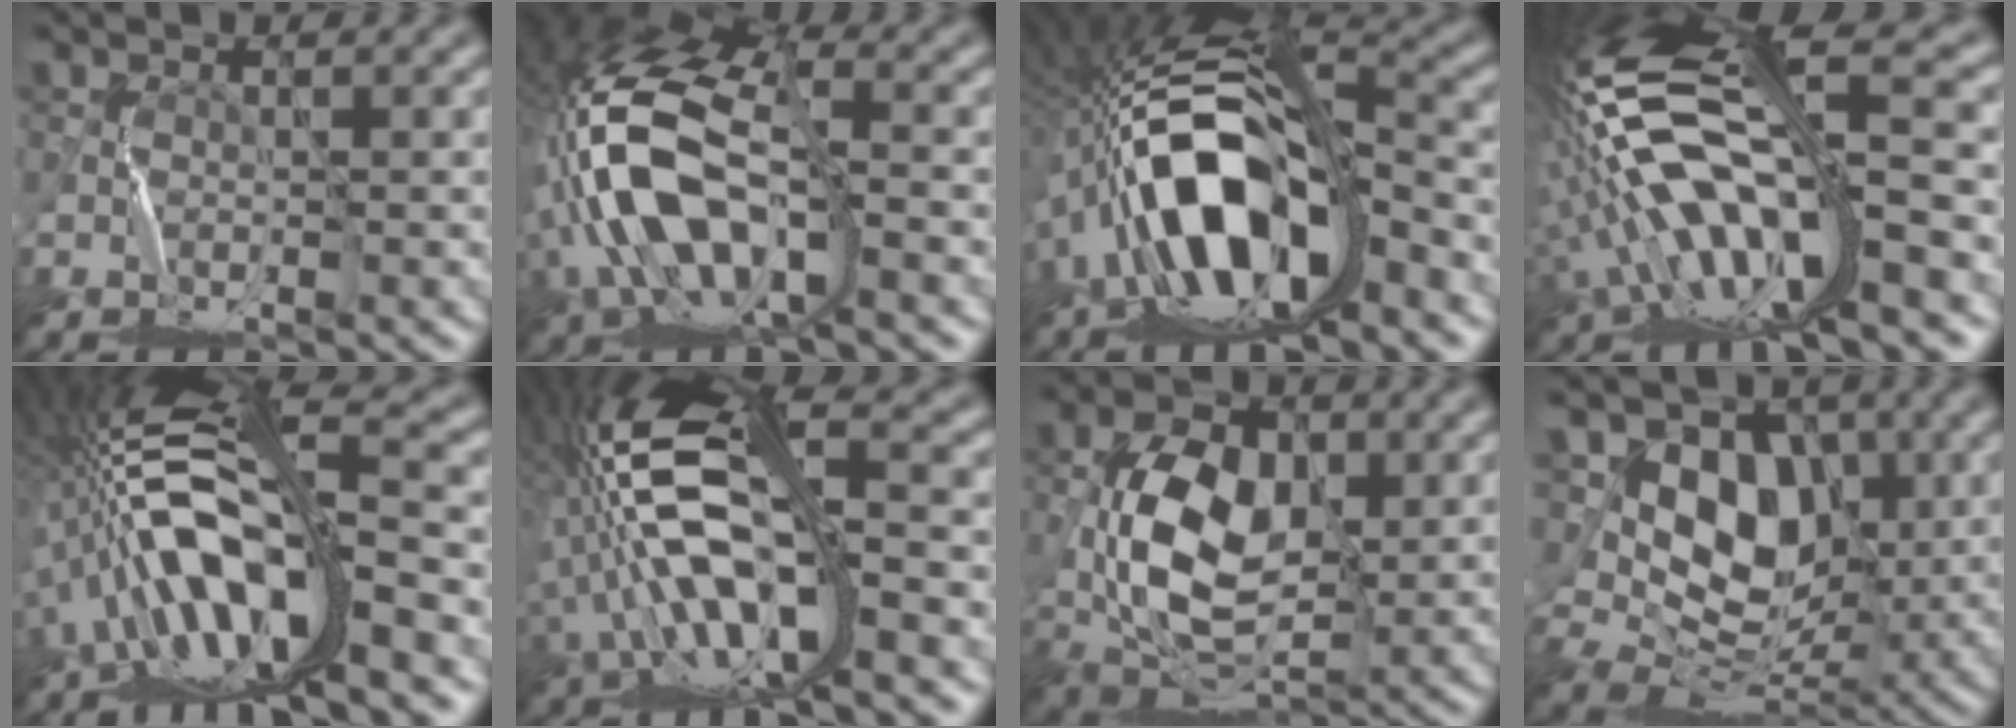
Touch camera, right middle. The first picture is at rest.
{"total": 12.5, "force": [-2.1, 6.0, 10.7], "torque": [-0.240, 0.006, -0.045]}
{"total": 13.7, "force": [-4.5, 5.3, 11.8], "torque": [-0.204, 0.015, -0.086]}
{"total": 15.3, "force": [-1.9, 4.5, 14.5], "torque": [-0.290, 0.019, -0.023]}
{"total": 13.9, "force": [-3.8, 3.8, 12.8], "torque": [-0.242, 0.025, -0.060]}
{"total": 13.6, "force": [-2.2, 5.1, 12.4], "torque": [-0.252, 0.016, -0.041]}
{"total": 9.1, "force": [0.5, 5.4, 7.3], "torque": [-0.144, 0.003, 0.011]}
{"total": 9.3, "force": [3.2, 6.8, 5.5], "torque": [-0.087, -0.003, 0.051]}